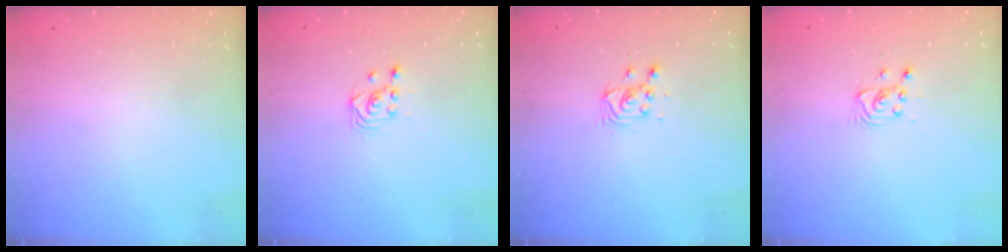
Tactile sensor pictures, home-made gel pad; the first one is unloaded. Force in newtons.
{"total": 3.8, "press": 3.8, "slide": 0.3}
{"total": 3.1, "press": 3.1, "slide": 0.3}
{"total": 2.8, "press": 2.8, "slide": 0.4}